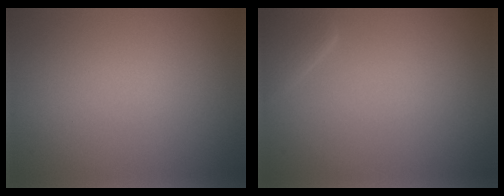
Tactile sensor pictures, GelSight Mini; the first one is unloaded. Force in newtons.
{"total": 1.9, "press": 1.9, "slide": 0.1}